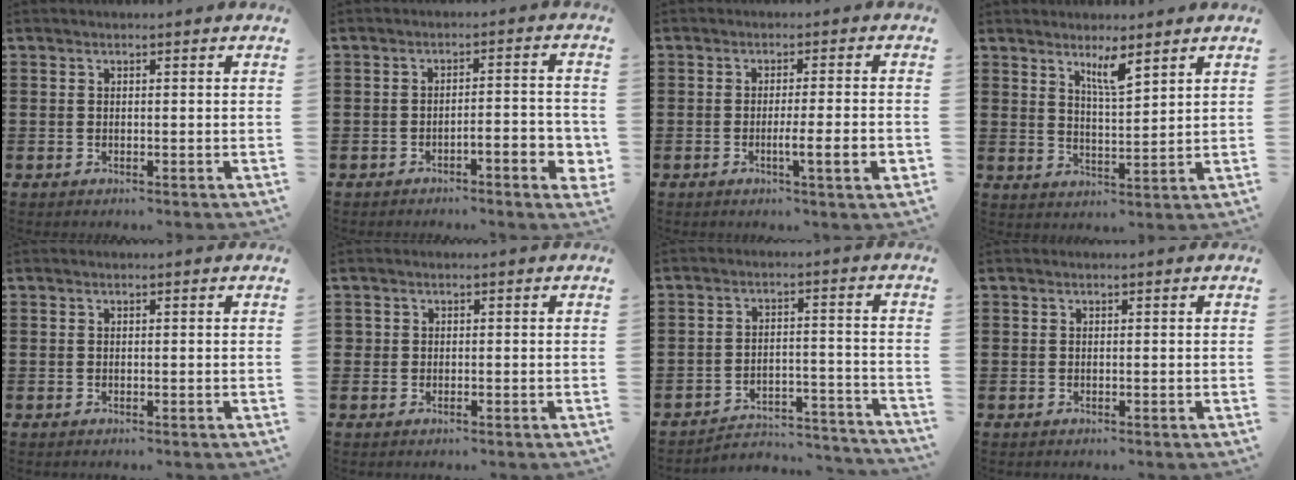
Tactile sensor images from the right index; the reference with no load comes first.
{"total": 4.3, "force": [-2.4, 0.6, 3.6], "torque": [-0.058, -0.003, -0.040]}
{"total": 5.4, "force": [-1.8, 0.0, 5.1], "torque": [-0.082, -0.014, -0.028]}
{"total": 4.5, "force": [3.3, 0.6, 3.0], "torque": [-0.058, -0.004, 0.055]}
{"total": 0.0}
{"total": 0.6, "force": [0.0, 0.6, 0.1], "torque": [-0.003, 0.004, -0.002]}
{"total": 4.1, "force": [-3.8, 0.9, 1.1], "torque": [-0.023, 0.003, -0.080]}
{"total": 0.0}